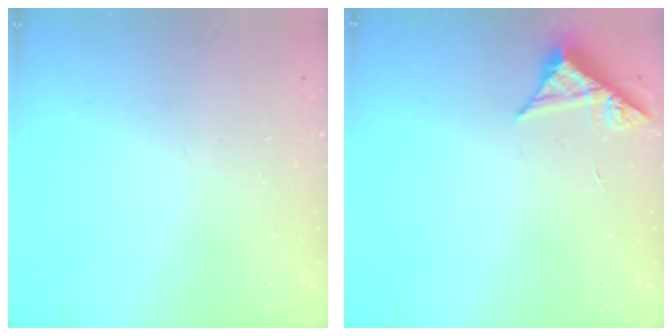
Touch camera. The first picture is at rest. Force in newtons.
{"total": 5.3, "press": 5.2, "slide": 0.6}